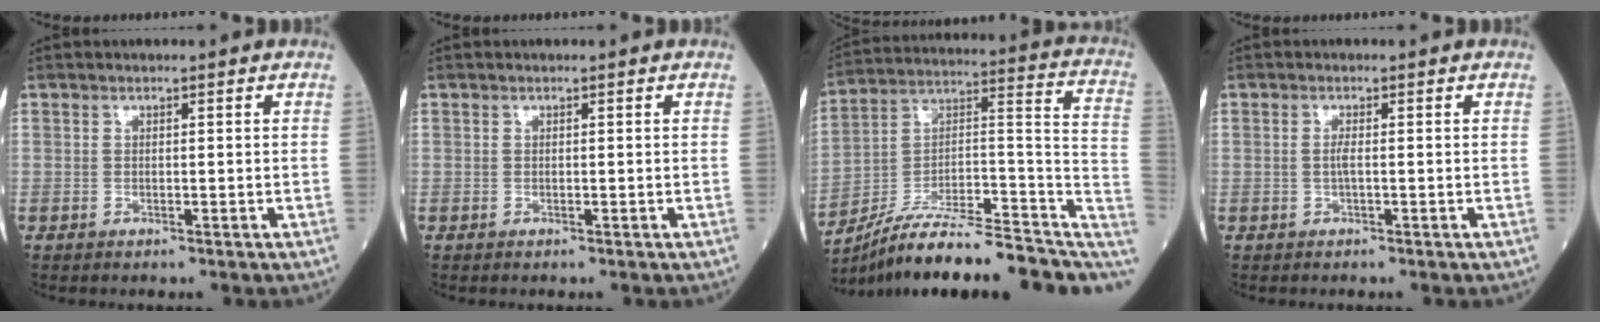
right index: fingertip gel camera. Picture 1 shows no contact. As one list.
[{"total": 0.0}, {"total": 22.3, "force": [-18.0, 4.6, 12.4], "torque": [-0.141, 0.036, -0.284]}, {"total": 1.1, "force": [-0.1, 0.1, 1.1], "torque": [-0.026, 0.000, -0.003]}]